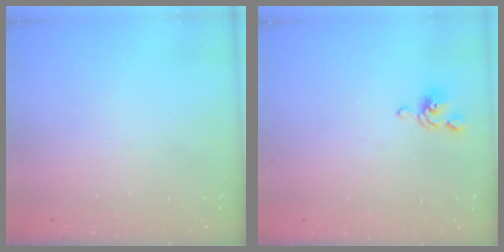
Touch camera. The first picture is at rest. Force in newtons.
{"total": 2.6, "press": 2.5, "slide": 0.7}